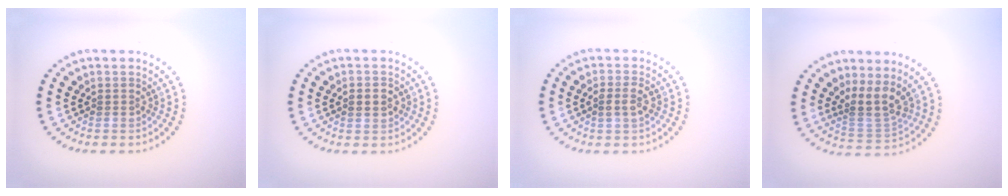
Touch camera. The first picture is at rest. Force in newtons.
{"total": 2.1, "press": 2.1, "slide": 0.1}
{"total": 1.8, "press": 1.8, "slide": 0.2}
{"total": 3.2, "press": 2.5, "slide": 2.0}